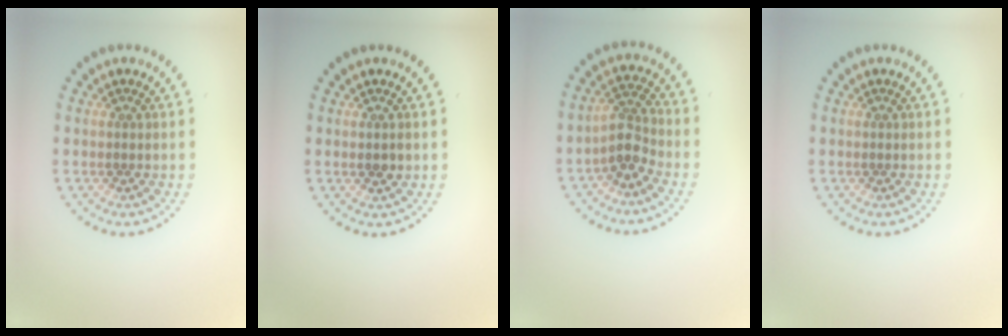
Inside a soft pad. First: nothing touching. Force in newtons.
{"total": 1.2, "press": 1.2, "slide": 0.3}
{"total": 2.7, "press": 2.3, "slide": 1.5}
{"total": 0.0}